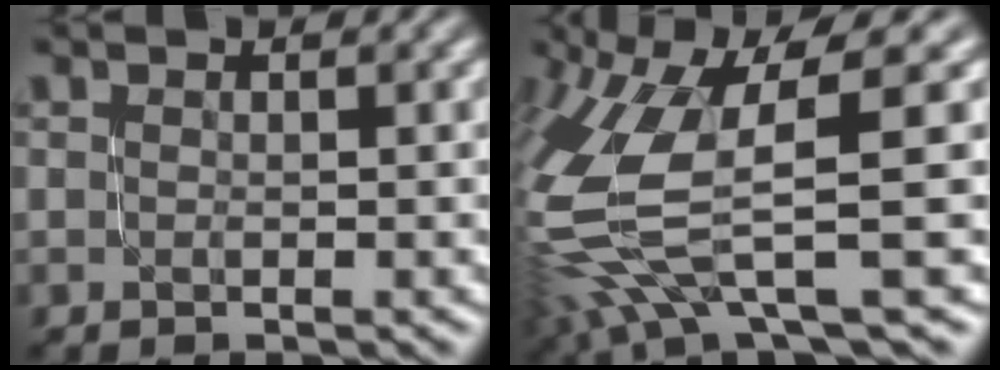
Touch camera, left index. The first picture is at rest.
{"total": 11.0, "force": [-0.5, 3.6, 10.4], "torque": [-0.243, -0.012, 0.004]}